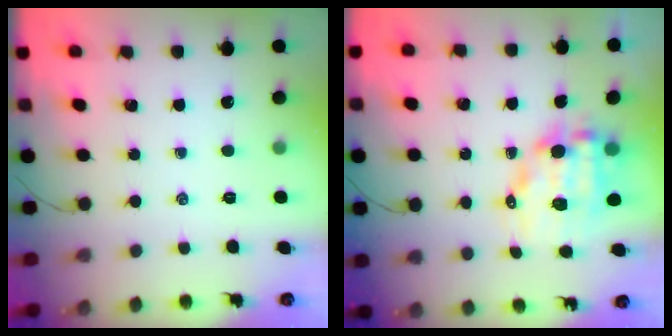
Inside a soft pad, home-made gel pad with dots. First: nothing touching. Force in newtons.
{"total": 10.6, "press": 10.2, "slide": 2.8}